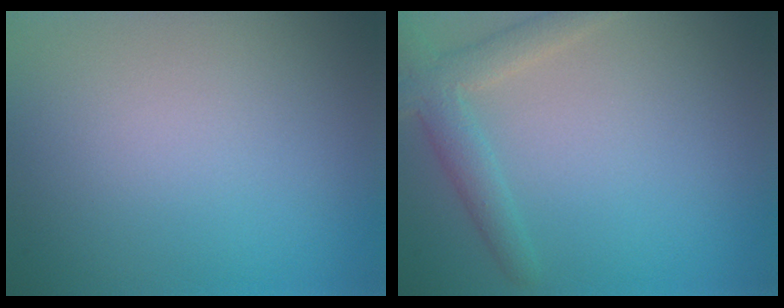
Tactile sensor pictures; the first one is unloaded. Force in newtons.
{"total": 3.1, "press": 3.1, "slide": 0.2}